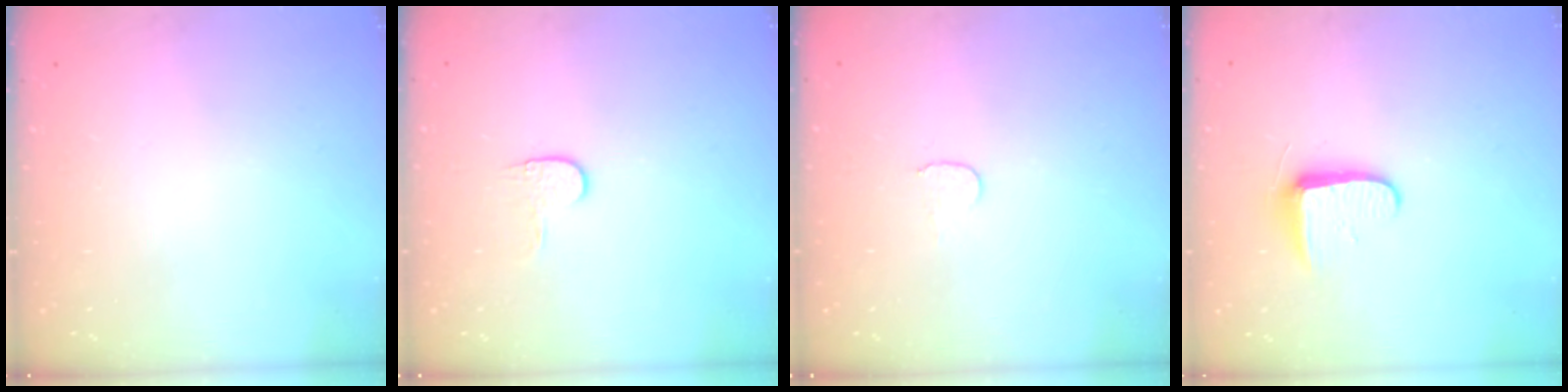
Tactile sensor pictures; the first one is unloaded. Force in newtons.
{"total": 3.7, "press": 3.6, "slide": 0.4}
{"total": 3.7, "press": 3.7, "slide": 0.3}
{"total": 7.1, "press": 7.0, "slide": 0.9}